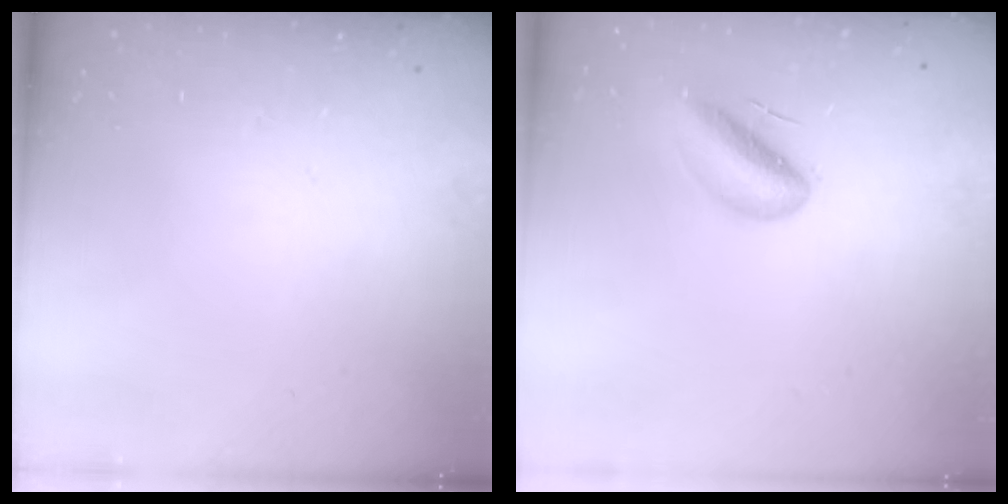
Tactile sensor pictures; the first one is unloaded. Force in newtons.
{"total": 7.9, "press": 7.7, "slide": 1.9}